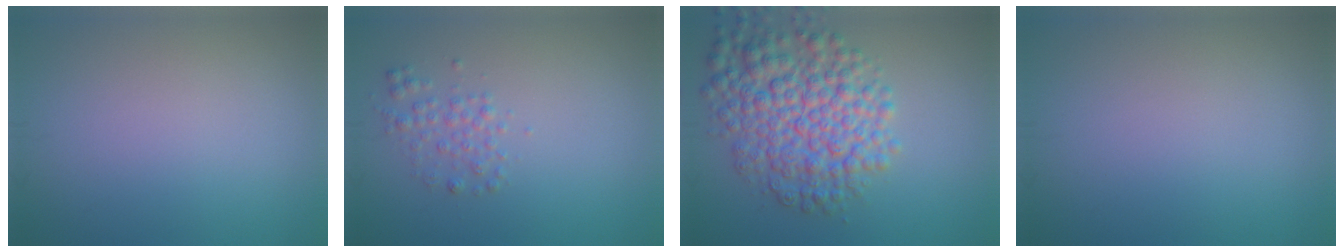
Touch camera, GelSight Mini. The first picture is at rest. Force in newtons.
{"total": 1.6, "press": 1.6, "slide": 0.0}
{"total": 8.1, "press": 8.1, "slide": 0.2}
{"total": 0.0}